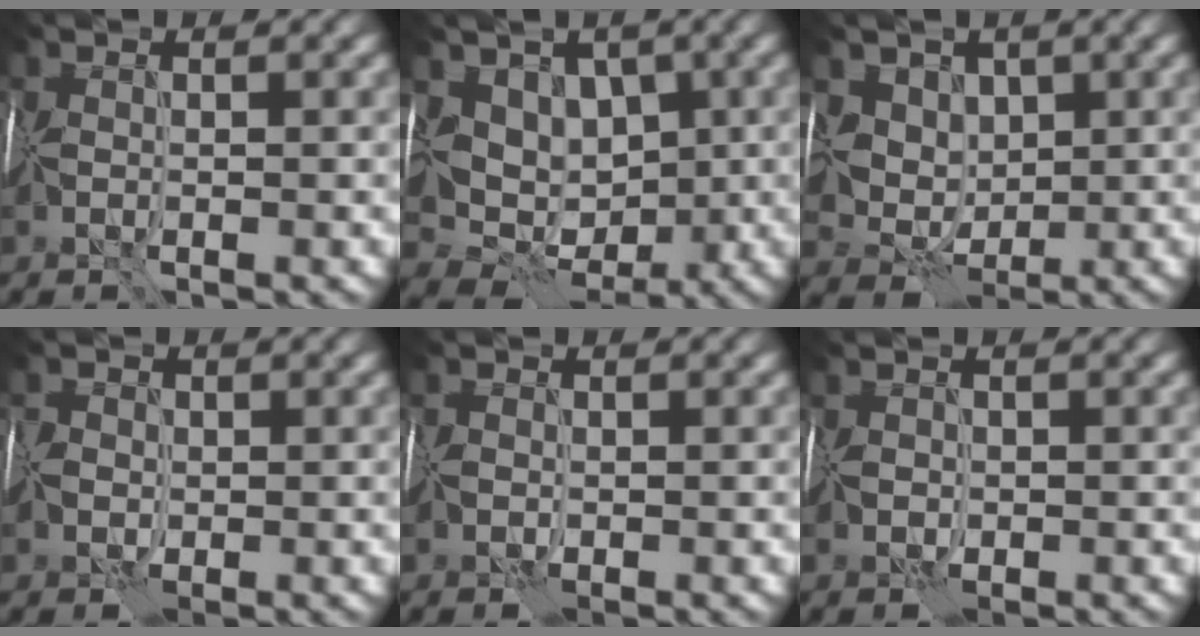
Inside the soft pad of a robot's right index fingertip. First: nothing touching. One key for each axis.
{"total": 6.4, "fx": 1.8, "fy": 5.2, "fz": 3.3, "tx": -0.028, "ty": 0.000, "tz": 0.025}
{"total": 3.9, "fx": 2.0, "fy": 3.2, "fz": 0.9, "tx": -0.019, "ty": -0.006, "tz": 0.043}
{"total": 1.1, "fx": 0.1, "fy": 1.1, "fz": -0.3, "tx": 0.015, "ty": 0.005, "tz": -0.002}
{"total": 0.5, "fx": 0.1, "fy": 0.3, "fz": -0.5, "tx": 0.011, "ty": 0.004, "tz": -0.003}
{"total": 0.6, "fx": 0.1, "fy": 0.2, "fz": -0.5, "tx": 0.011, "ty": 0.002, "tz": -0.002}